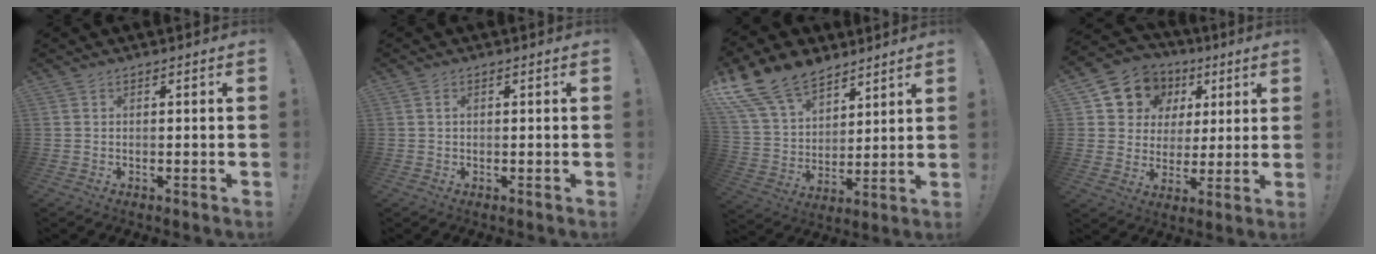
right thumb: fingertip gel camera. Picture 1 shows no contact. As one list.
[{"total": 0.7, "force": [0.1, 0.3, 0.6], "torque": [-0.012, 0.003, 0.001]}, {"total": 17.8, "force": [12.6, 10.0, 7.6], "torque": [-0.139, -0.080, 0.240]}, {"total": 11.4, "force": [4.8, 9.9, 2.8], "torque": [-0.052, -0.024, 0.104]}]